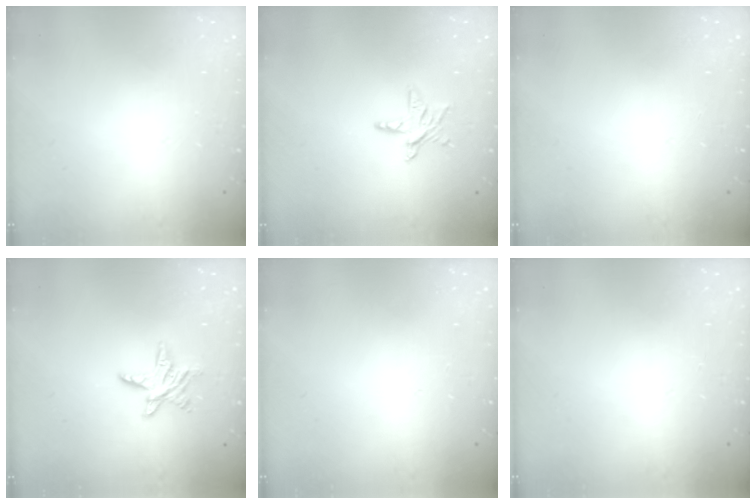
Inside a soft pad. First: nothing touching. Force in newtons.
{"total": 5.8, "press": 5.8, "slide": 0.2}
{"total": 0.0}
{"total": 6.7, "press": 6.7, "slide": 0.3}
{"total": 0.0}
{"total": 0.0}